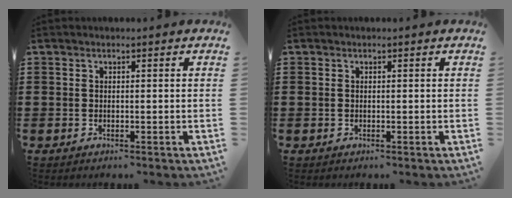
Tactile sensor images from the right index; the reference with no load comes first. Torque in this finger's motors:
{"motor_torque": [0.04, -0.04, 0.01, -0.01]}